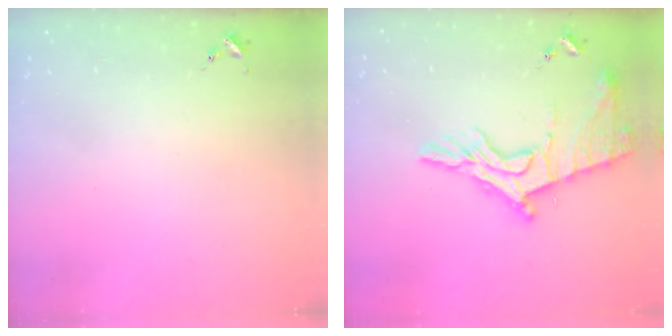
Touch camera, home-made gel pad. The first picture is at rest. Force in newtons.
{"total": 16.5, "press": 16.5, "slide": 1.3}